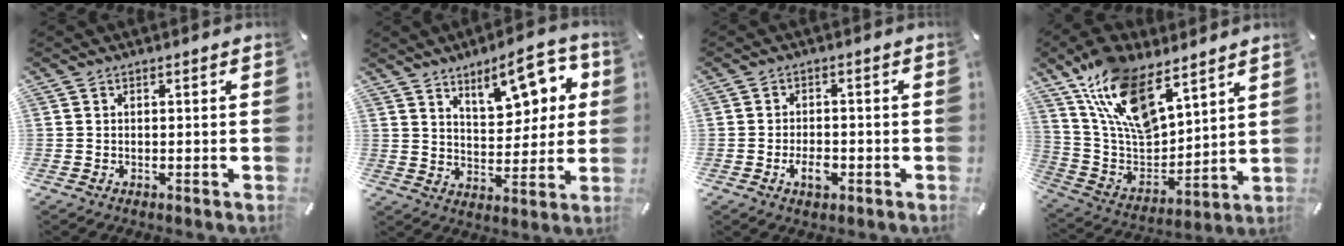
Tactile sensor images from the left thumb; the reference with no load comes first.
{"total": 12.6, "force": [7.8, 5.8, 7.9], "torque": [-0.096, -0.042, 0.132]}
{"total": 4.5, "force": [-1.8, 2.7, 3.1], "torque": [-0.057, 0.007, -0.030]}
{"total": 18.0, "force": [12.5, 8.4, 9.8], "torque": [-0.216, -0.073, 0.228]}